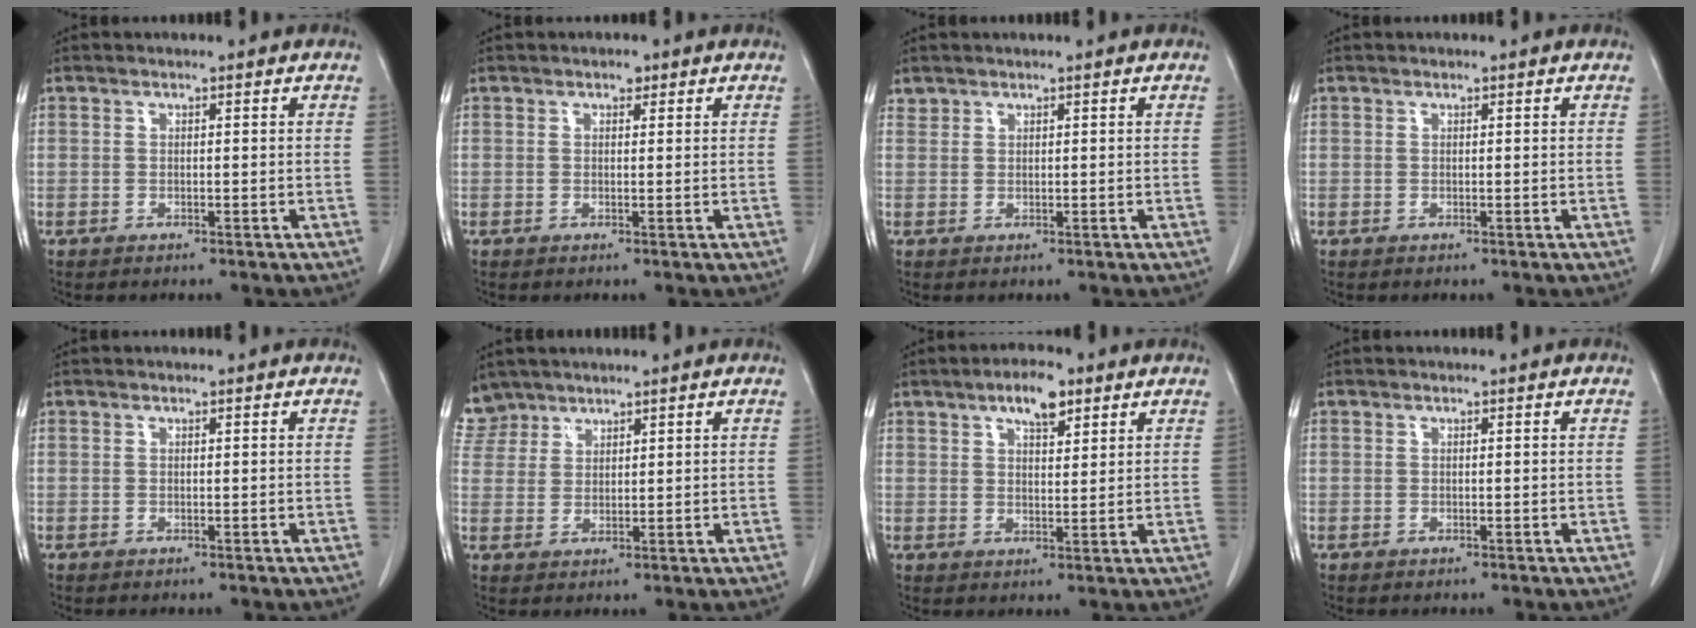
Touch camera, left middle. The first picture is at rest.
{"total": 0.9, "force": [0.6, 0.6, 0.4], "torque": [-0.007, 0.000, 0.007]}
{"total": 0.8, "force": [0.8, 0.3, -0.1], "torque": [0.003, 0.003, 0.016]}
{"total": 0.0}
{"total": 0.0}
{"total": 5.1, "force": [4.3, 2.6, -0.5], "torque": [0.013, 0.007, 0.090]}
{"total": 5.8, "force": [3.6, 2.0, 4.1], "torque": [-0.069, 0.006, 0.057]}
{"total": 0.0}